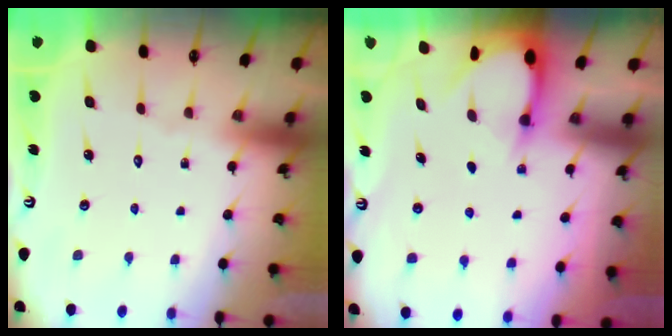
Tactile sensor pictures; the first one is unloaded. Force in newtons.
{"total": 2.9, "press": 2.9, "slide": 0.3}